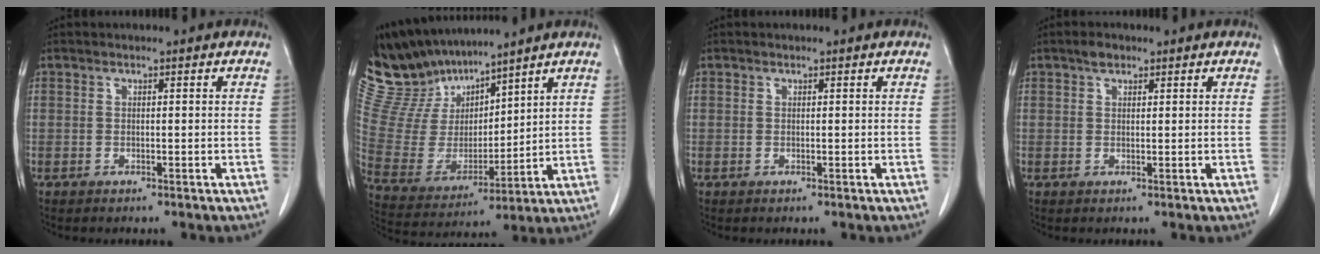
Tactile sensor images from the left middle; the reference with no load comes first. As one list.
[{"total": 14.6, "force": [13.5, 4.0, 3.7], "torque": [-0.093, 0.011, 0.279]}, {"total": 0.0}, {"total": 1.6, "force": [1.1, 0.9, 0.8], "torque": [-0.016, 0.006, 0.019]}]